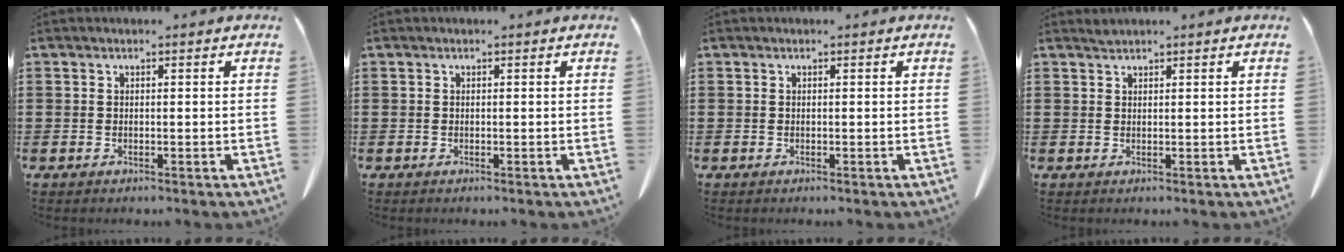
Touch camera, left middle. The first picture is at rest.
{"total": 0.0}
{"total": 0.0}
{"total": 0.8, "force": [0.7, 0.0, 0.2], "torque": [-0.006, 0.000, 0.014]}